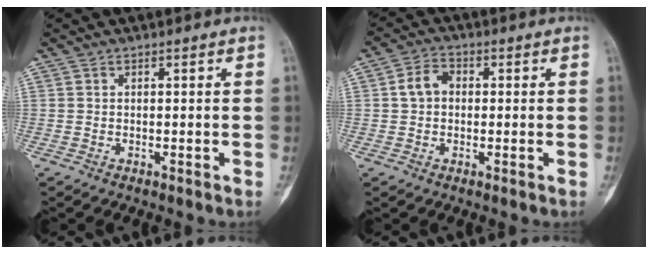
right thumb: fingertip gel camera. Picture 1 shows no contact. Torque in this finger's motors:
{"motor_torque": [-0.15, 0.43, 0.02, -0.03, -0.04]}